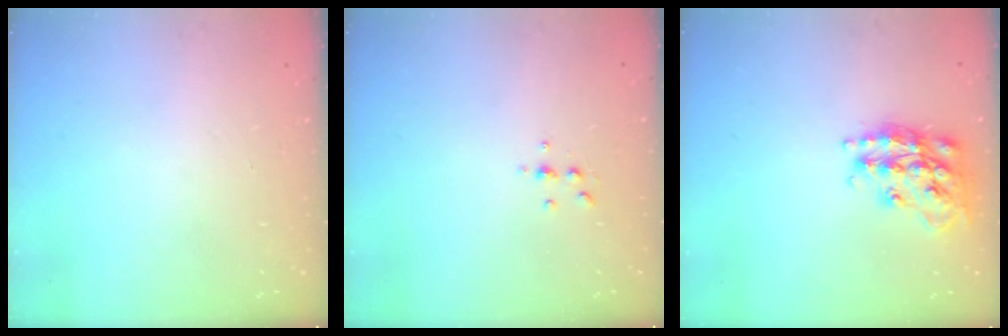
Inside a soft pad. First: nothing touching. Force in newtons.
{"total": 3.9, "press": 3.9, "slide": 0.6}
{"total": 18.2, "press": 18.1, "slide": 1.1}